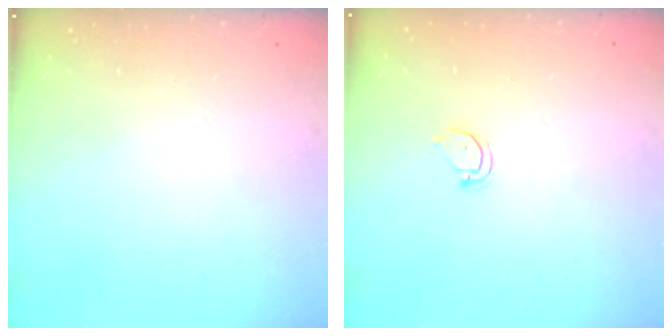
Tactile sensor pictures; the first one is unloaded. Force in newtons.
{"total": 3.5, "press": 3.5, "slide": 0.4}